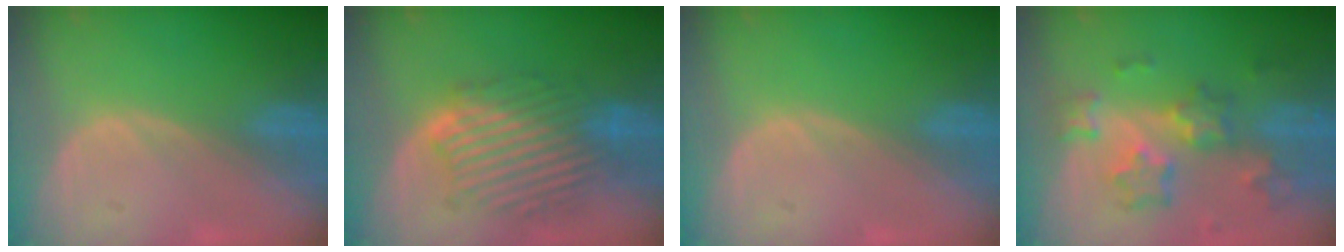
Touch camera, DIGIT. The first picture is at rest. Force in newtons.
{"total": 9.2, "press": 9.2, "slide": 0.5}
{"total": 0.0}
{"total": 8.7, "press": 7.7, "slide": 4.1}